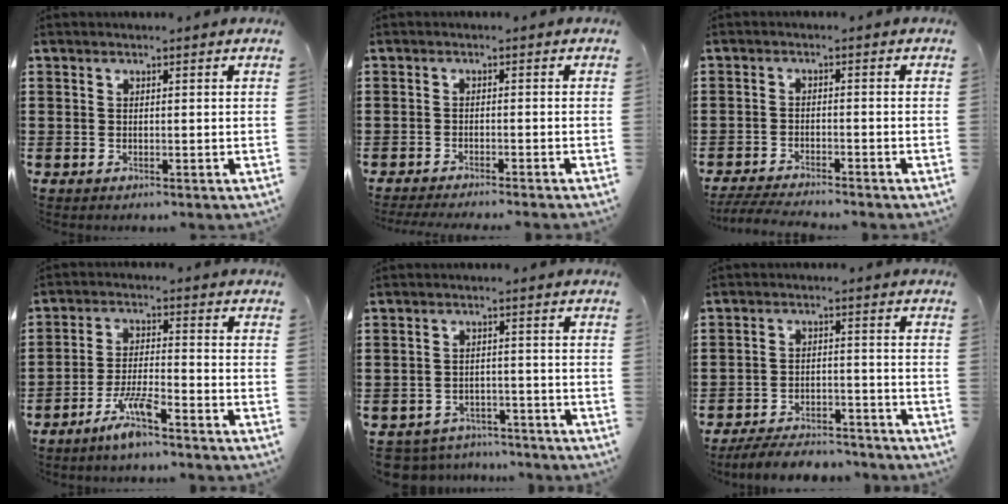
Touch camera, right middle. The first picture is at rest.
{"total": 1.6, "force": [-1.5, -0.2, 0.4], "torque": [-0.007, 0.000, -0.029]}
{"total": 3.4, "force": [-3.3, 0.0, 1.0], "torque": [-0.030, -0.007, -0.070]}
{"total": 6.1, "force": [-4.5, 0.6, 4.1], "torque": [-0.086, -0.007, -0.085]}
{"total": 3.6, "force": [-3.6, 0.7, -0.2], "torque": [-0.013, -0.001, -0.079]}
{"total": 5.2, "force": [-5.1, 0.8, 0.8], "torque": [-0.019, 0.006, -0.103]}